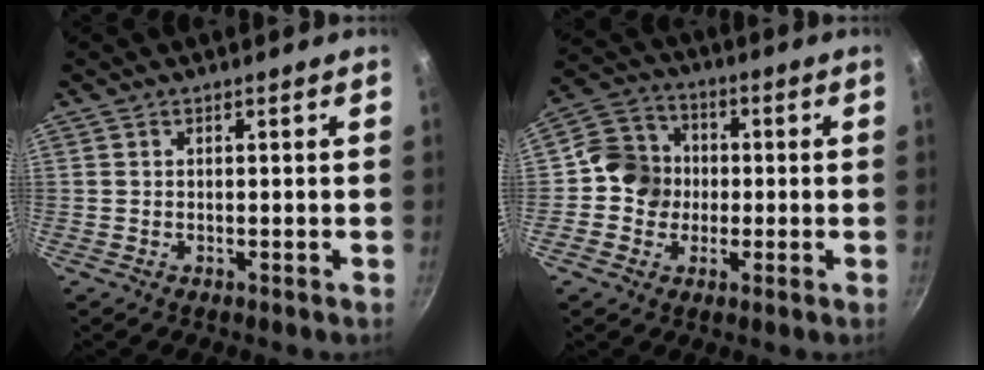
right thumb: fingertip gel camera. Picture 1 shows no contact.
{"total": 9.2, "force": [-0.8, 8.5, 3.3], "torque": [-0.024, 0.022, -0.038]}